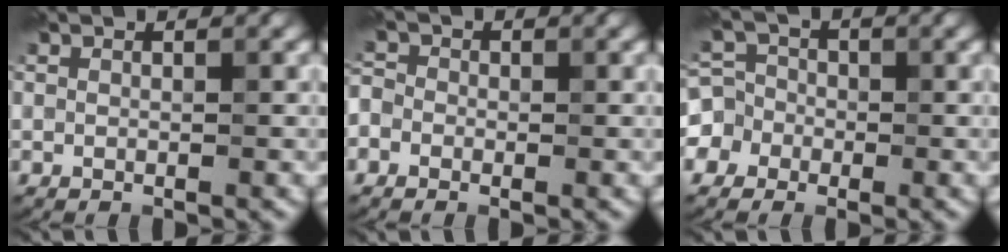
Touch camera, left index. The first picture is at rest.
{"total": 2.6, "force": [-1.4, 2.1, 0.3], "torque": [0.009, 0.014, -0.045]}
{"total": 5.3, "force": [-2.4, 4.7, 0.6], "torque": [-0.003, 0.013, -0.067]}